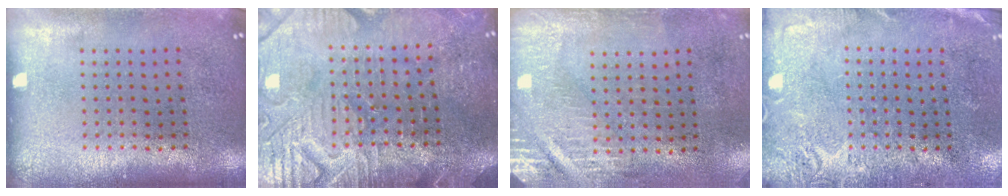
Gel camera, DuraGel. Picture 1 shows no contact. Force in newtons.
{"total": 3.9, "press": 3.8, "slide": 1.1}
{"total": 2.9, "press": 2.5, "slide": 1.4}
{"total": 2.7, "press": 2.4, "slide": 1.3}